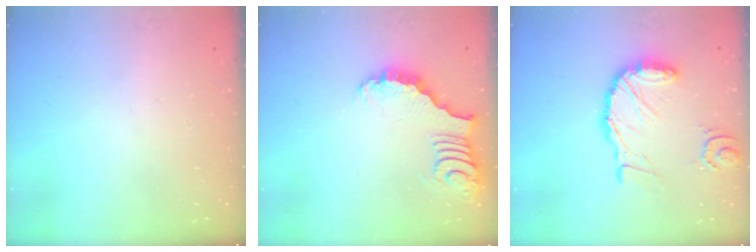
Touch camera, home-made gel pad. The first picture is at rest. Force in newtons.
{"total": 3.5, "press": 3.4, "slide": 0.5}
{"total": 14.3, "press": 14.2, "slide": 1.6}